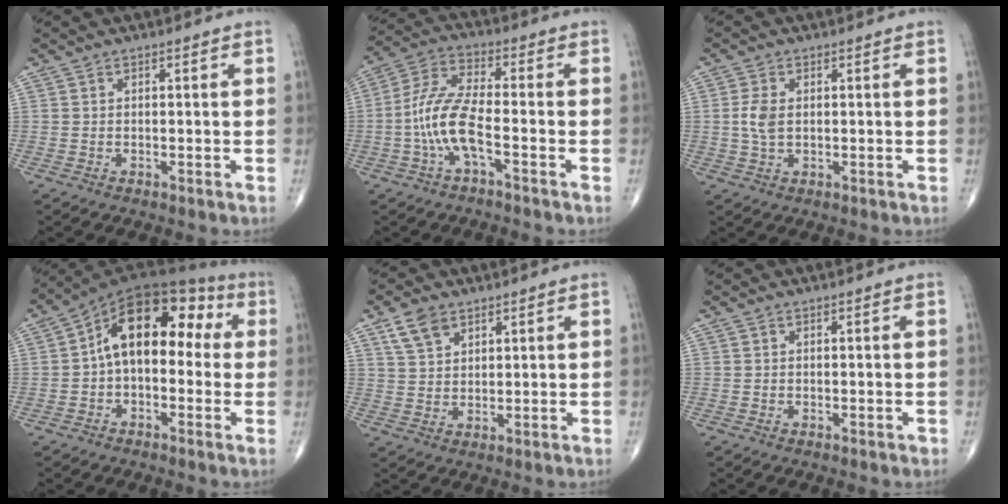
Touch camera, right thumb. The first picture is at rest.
{"total": 9.9, "force": [-3.0, 3.0, 8.9], "torque": [-0.200, 0.037, -0.062]}
{"total": 3.9, "force": [0.3, 2.4, 3.1], "torque": [-0.070, 0.002, 0.006]}
{"total": 15.4, "force": [1.5, 9.2, 12.2], "torque": [-0.158, 0.057, 0.010]}
{"total": 5.7, "force": [3.4, 3.4, 3.0], "torque": [-0.045, -0.013, 0.069]}
{"total": 0.0}